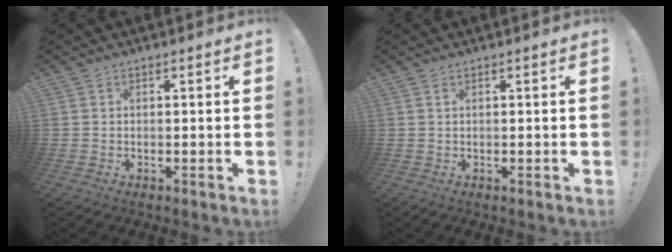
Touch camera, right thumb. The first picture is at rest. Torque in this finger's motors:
{"motor_torque": [-0.16, -0.13, -0.03, 0.08, -0.05]}